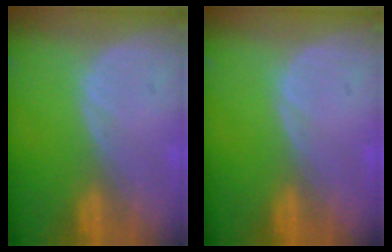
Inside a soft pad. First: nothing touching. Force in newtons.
{"total": 0.0}